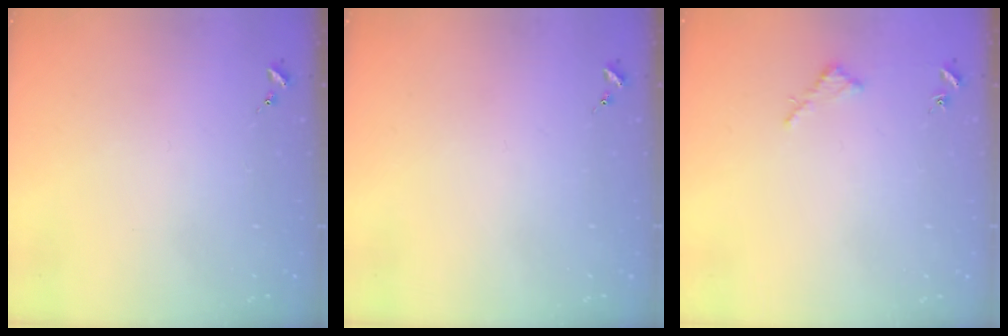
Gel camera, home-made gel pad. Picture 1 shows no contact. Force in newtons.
{"total": 0.0}
{"total": 2.6, "press": 2.6, "slide": 0.2}